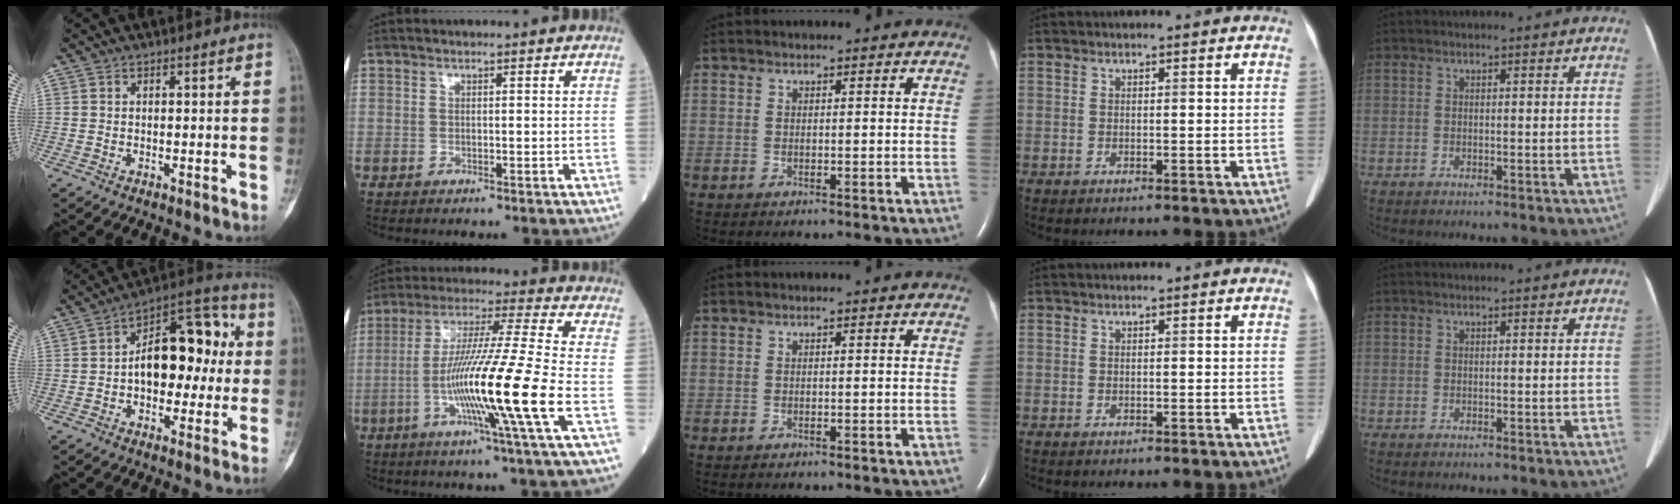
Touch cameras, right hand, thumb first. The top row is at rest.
{"thumb": {"total": 16.5, "force": [0.6, 9.8, 13.3], "torque": [-0.157, 0.043, 0.000]}, "index": {"total": 16.0, "force": [-4.7, -2.4, 15.1], "torque": [-0.280, -0.017, -0.095]}}